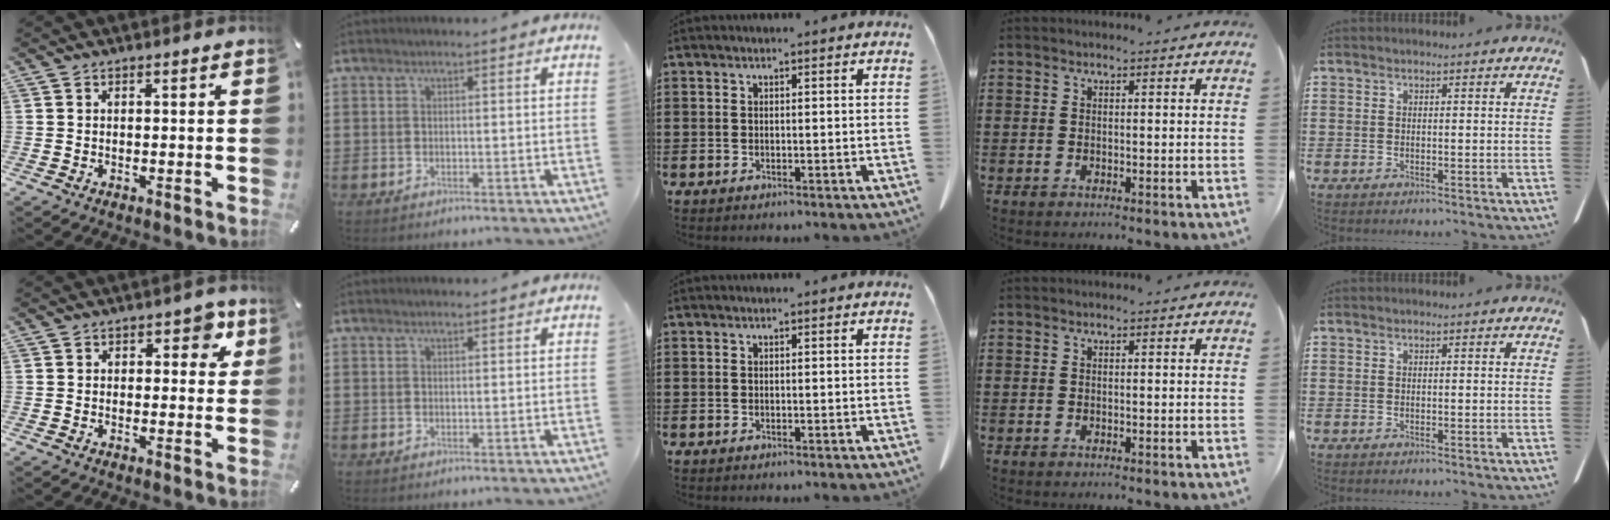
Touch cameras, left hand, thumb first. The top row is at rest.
{"thumb": {"total": 5.7, "force": [2.5, 3.6, 3.6], "torque": [-0.023, -0.006, 0.034]}, "index": {"total": 0.7, "force": [0.6, 0.1, 0.3], "torque": [-0.007, 0.000, 0.012]}}